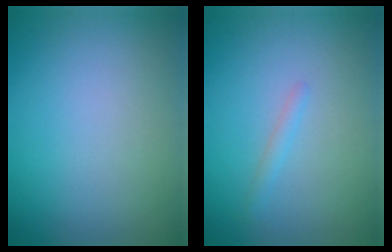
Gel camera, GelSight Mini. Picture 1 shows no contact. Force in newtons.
{"total": 0.7, "press": 0.7, "slide": 0.0}